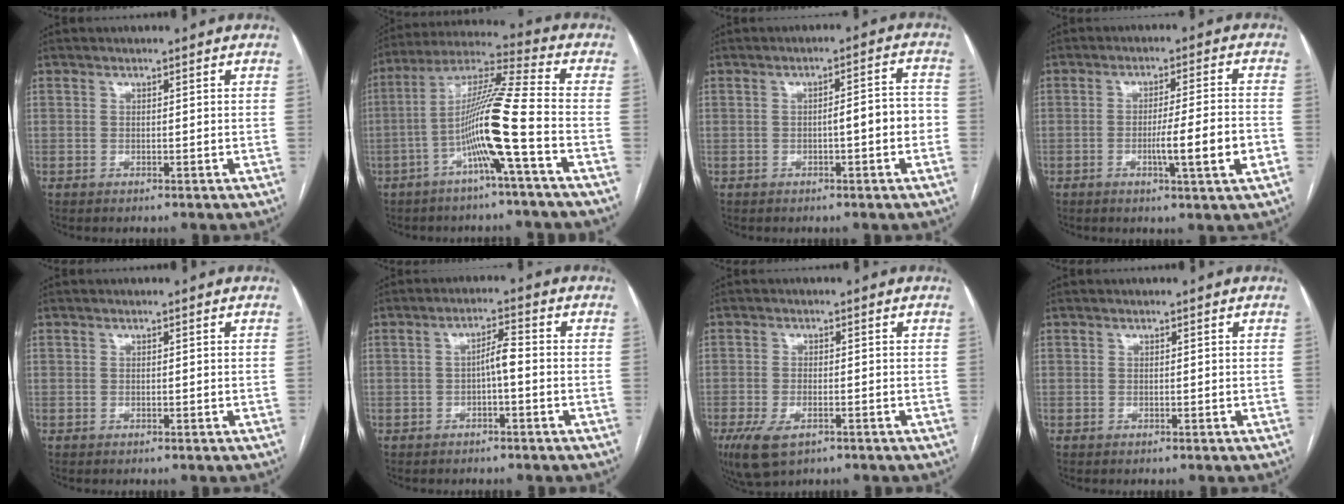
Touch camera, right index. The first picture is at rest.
{"total": 12.6, "force": [-4.1, -1.7, 11.8], "torque": [-0.221, 0.011, -0.082]}
{"total": 4.8, "force": [-1.2, 0.6, 4.6], "torque": [-0.061, 0.019, -0.015]}
{"total": 8.4, "force": [-2.6, -0.5, 7.9], "torque": [-0.122, -0.007, -0.040]}
{"total": 0.0}
{"total": 3.2, "force": [-0.7, 0.5, 3.1], "torque": [-0.051, 0.011, -0.011]}
{"total": 6.2, "force": [-3.3, 2.6, 4.5], "torque": [-0.090, -0.013, -0.053]}
{"total": 0.0}